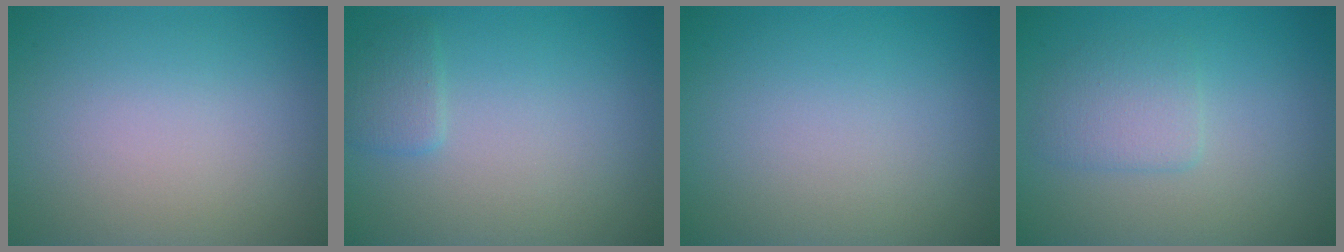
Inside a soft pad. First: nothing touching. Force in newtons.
{"total": 1.4, "press": 1.4, "slide": 0.1}
{"total": 0.0}
{"total": 2.1, "press": 2.1, "slide": 0.0}